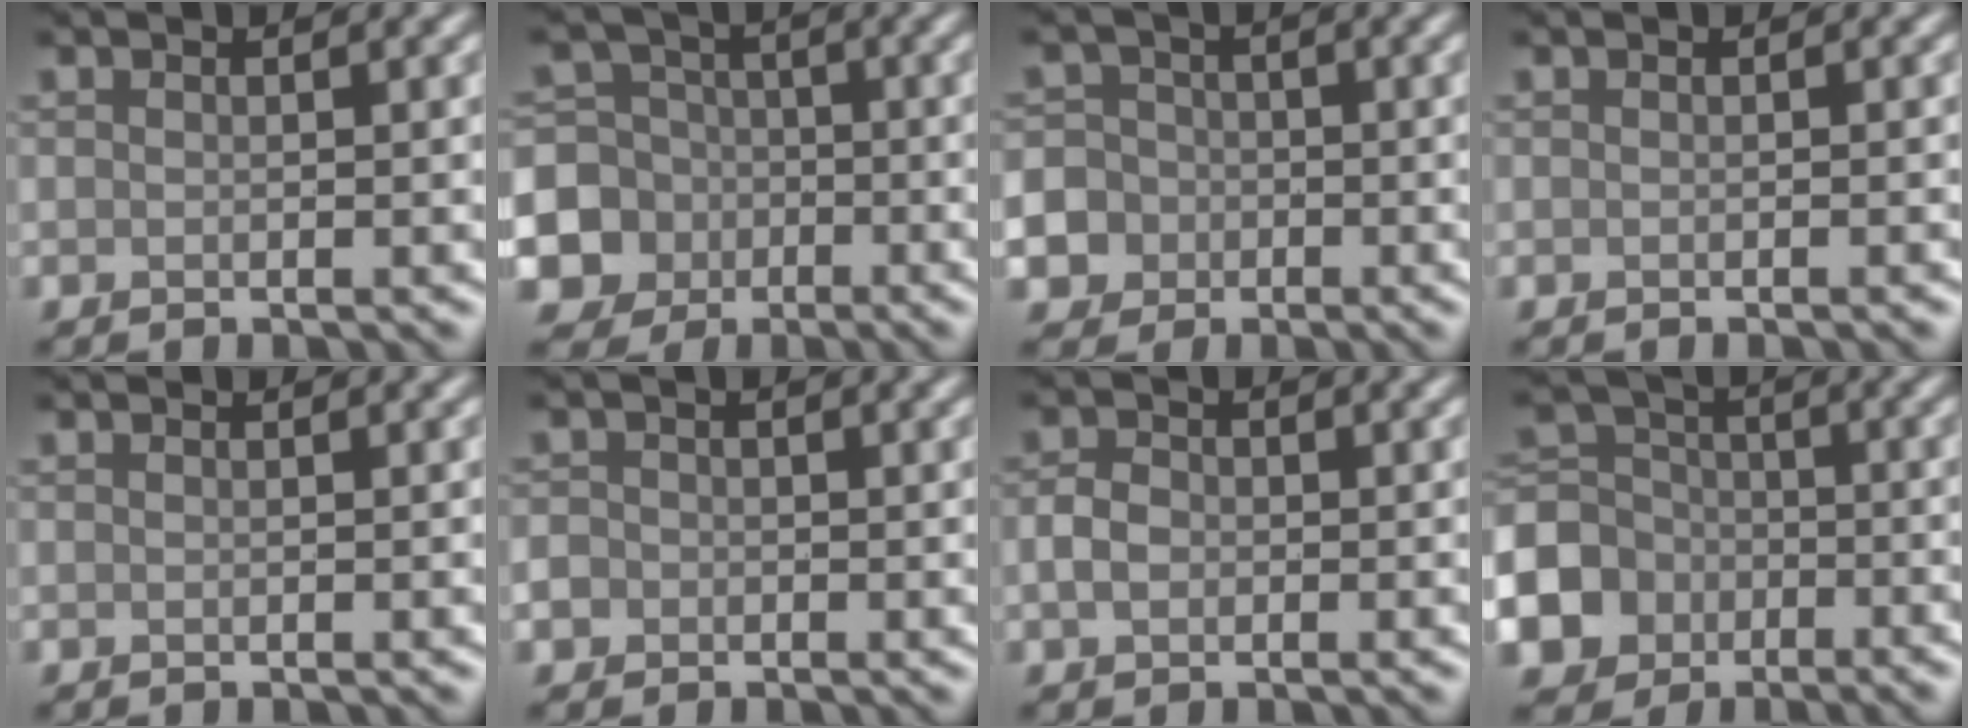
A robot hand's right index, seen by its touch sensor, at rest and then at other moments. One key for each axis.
{"total": 10.2, "fx": -3.4, "fy": 9.5, "fz": 2.0, "tx": -0.064, "ty": -0.022, "tz": -0.078}
{"total": 10.8, "fx": -4.6, "fy": 9.5, "fz": 2.3, "tx": -0.063, "ty": -0.025, "tz": -0.113}
{"total": 0.6, "fx": -0.4, "fy": 0.1, "fz": 0.4, "tx": -0.002, "ty": -0.002, "tz": -0.006}
{"total": 0.0}
{"total": 2.5, "fx": -0.9, "fy": 2.2, "fz": 0.7, "tx": -0.005, "ty": 0.002, "tz": -0.026}
{"total": 2.1, "fx": -0.4, "fy": 1.6, "fz": 1.3, "tx": -0.026, "ty": 0.000, "tz": -0.015}
{"total": 10.2, "fx": -4.9, "fy": 8.6, "fz": 2.5, "tx": -0.065, "ty": -0.034, "tz": -0.110}